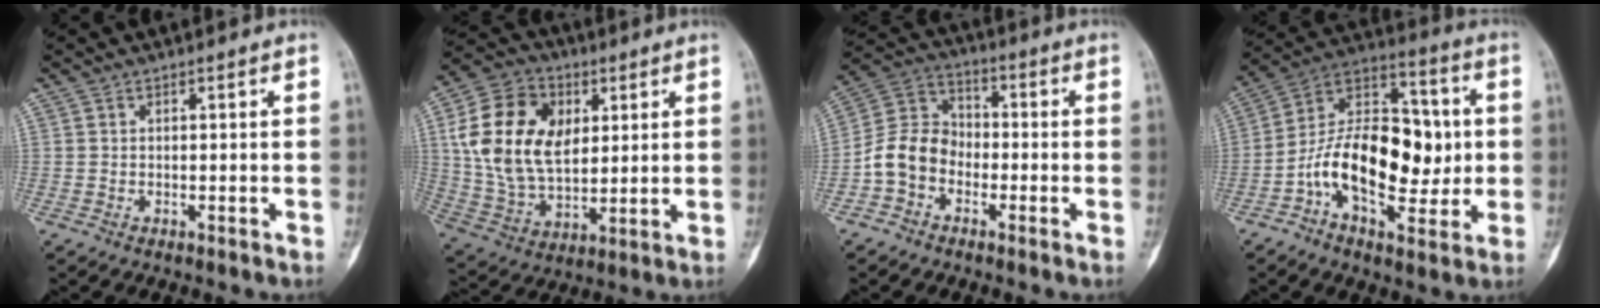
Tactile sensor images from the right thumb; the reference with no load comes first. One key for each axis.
{"total": 19.8, "fx": 4.8, "fy": 13.2, "fz": 14.0, "tx": -0.246, "ty": -0.008, "tz": 0.091}
{"total": 9.4, "fx": -3.3, "fy": 7.4, "fz": 4.8, "tx": -0.079, "ty": 0.040, "tz": -0.075}
{"total": 20.8, "fx": -2.1, "fy": 11.9, "fz": 16.9, "tx": -0.246, "ty": 0.034, "tz": -0.037}